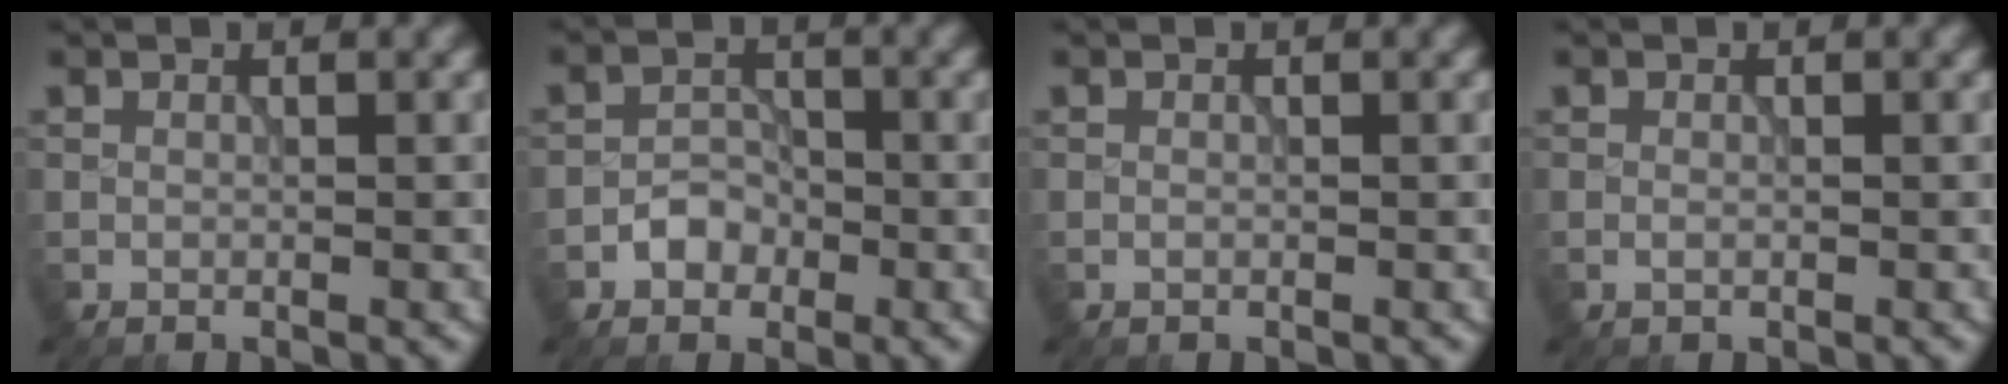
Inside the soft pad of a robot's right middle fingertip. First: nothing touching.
{"total": 2.1, "force": [-1.1, 1.6, 0.8], "torque": [-0.009, 0.007, -0.020]}
{"total": 0.0}
{"total": 0.5, "force": [-0.2, 0.2, 0.5], "torque": [-0.012, -0.001, -0.003]}